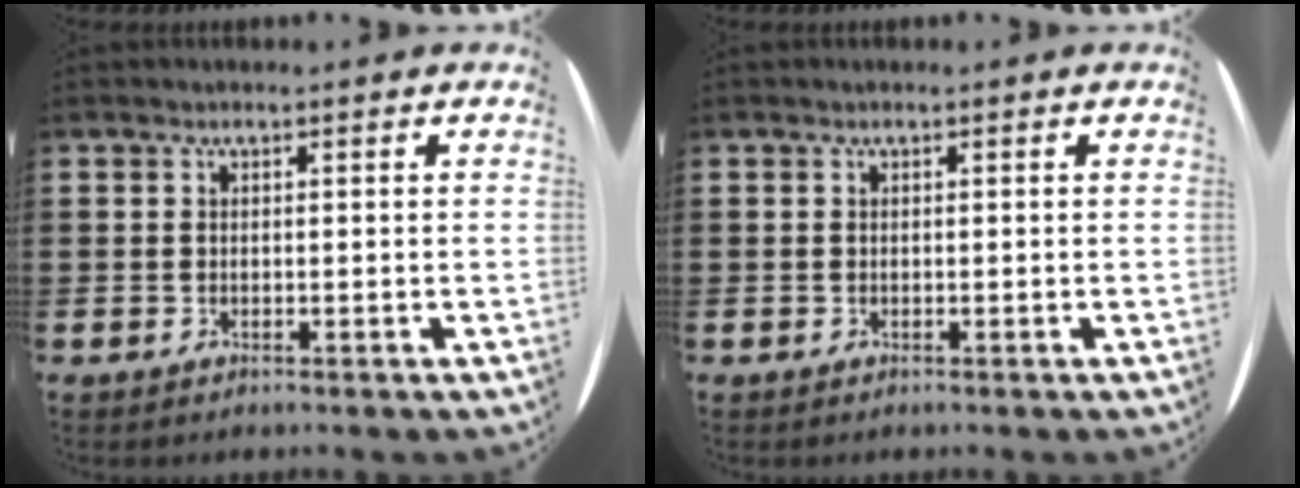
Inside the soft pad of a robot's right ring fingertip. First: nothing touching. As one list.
[{"total": 0.0}]